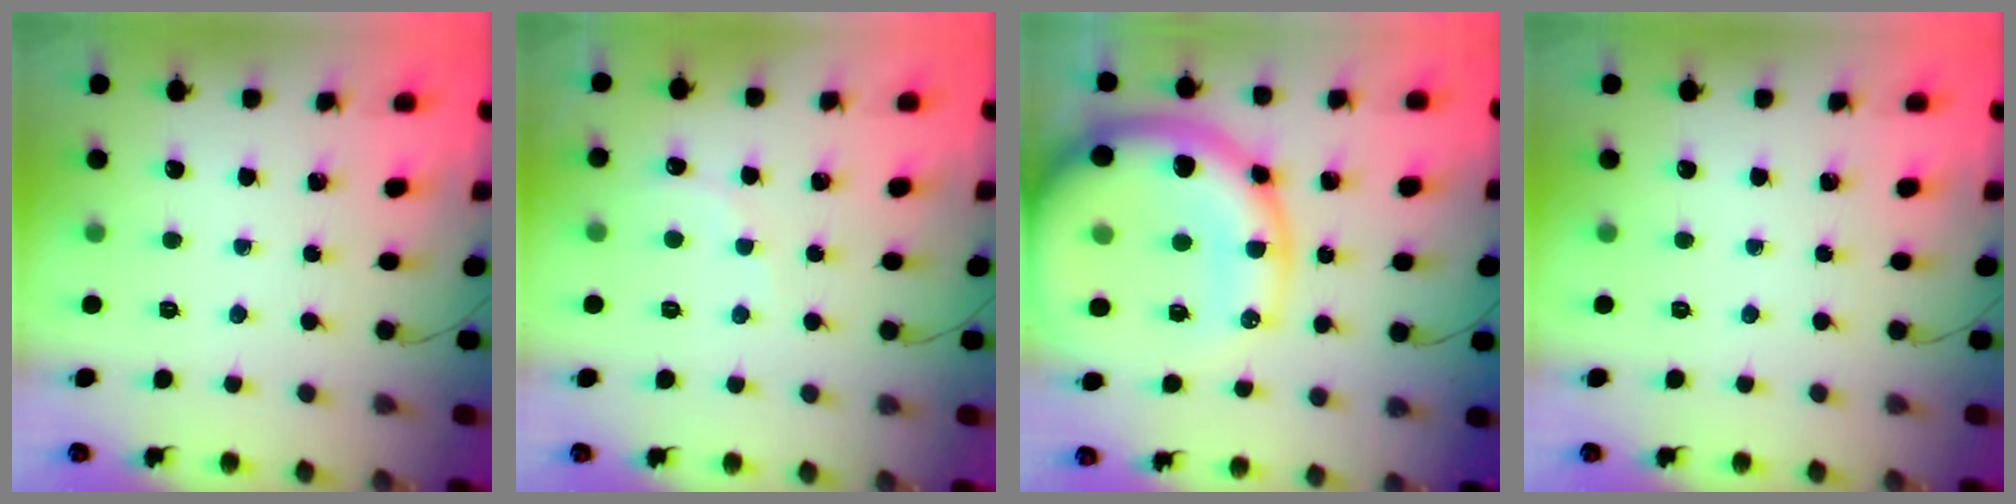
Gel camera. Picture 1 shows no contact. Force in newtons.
{"total": 5.2, "press": 5.2, "slide": 0.8}
{"total": 28.5, "press": 27.8, "slide": 6.0}
{"total": 0.0}